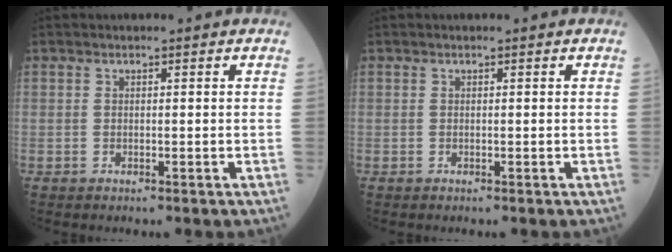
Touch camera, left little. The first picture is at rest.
{"total": 0.0}